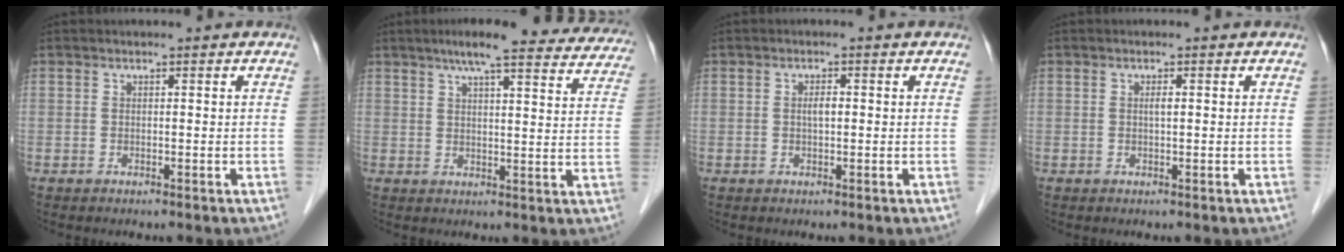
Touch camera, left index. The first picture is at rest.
{"total": 20.5, "force": [17.8, 3.0, 9.7], "torque": [-0.121, 0.001, 0.207]}
{"total": 1.5, "force": [0.0, 0.5, 1.4], "torque": [-0.027, 0.003, 0.001]}
{"total": 0.8, "force": [0.1, 0.1, 0.8], "torque": [-0.016, 0.000, 0.001]}